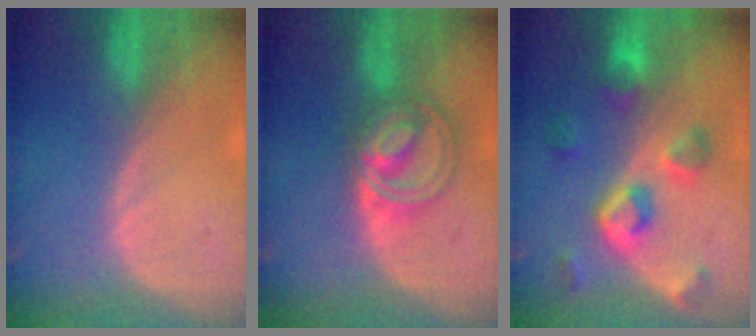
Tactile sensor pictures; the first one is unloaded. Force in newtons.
{"total": 6.8, "press": 6.8, "slide": 0.3}
{"total": 7.4, "press": 7.4, "slide": 0.4}